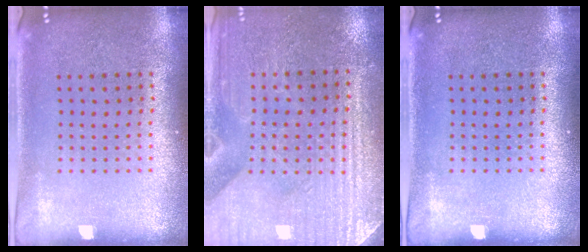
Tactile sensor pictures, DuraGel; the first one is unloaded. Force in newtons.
{"total": 3.2, "press": 3.1, "slide": 0.7}
{"total": 0.0}